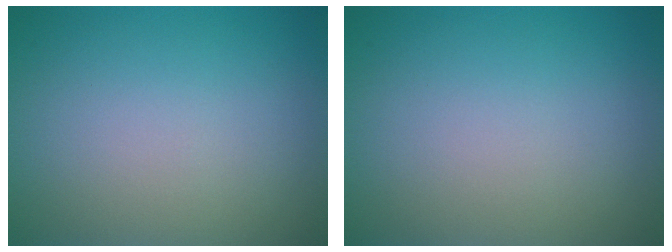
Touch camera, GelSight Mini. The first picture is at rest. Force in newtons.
{"total": 0.0}